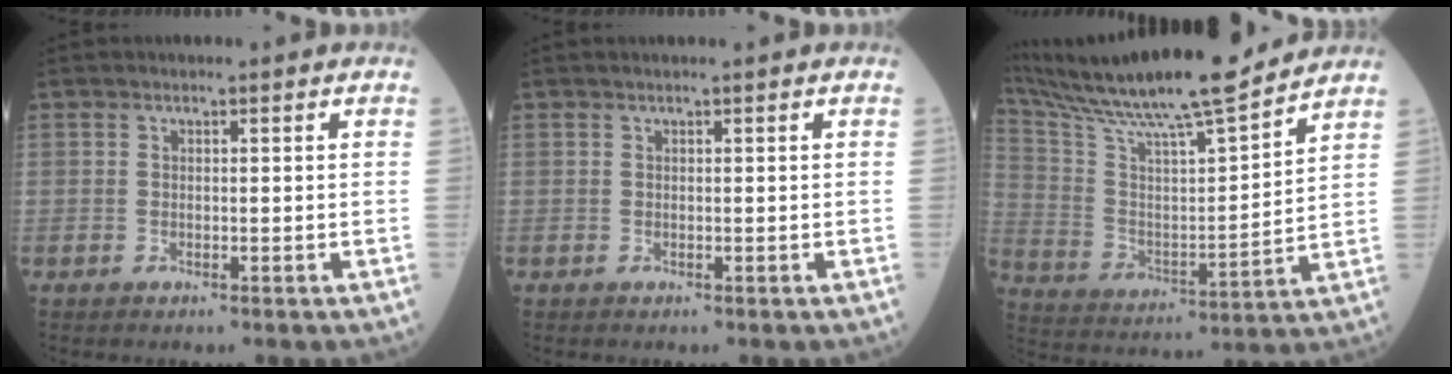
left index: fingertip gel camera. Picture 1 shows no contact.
{"total": 0.7, "force": [0.6, 0.0, 0.4], "torque": [-0.003, 0.007, 0.009]}
{"total": 22.3, "force": [19.2, 1.3, 11.2], "torque": [-0.211, 0.007, 0.322]}